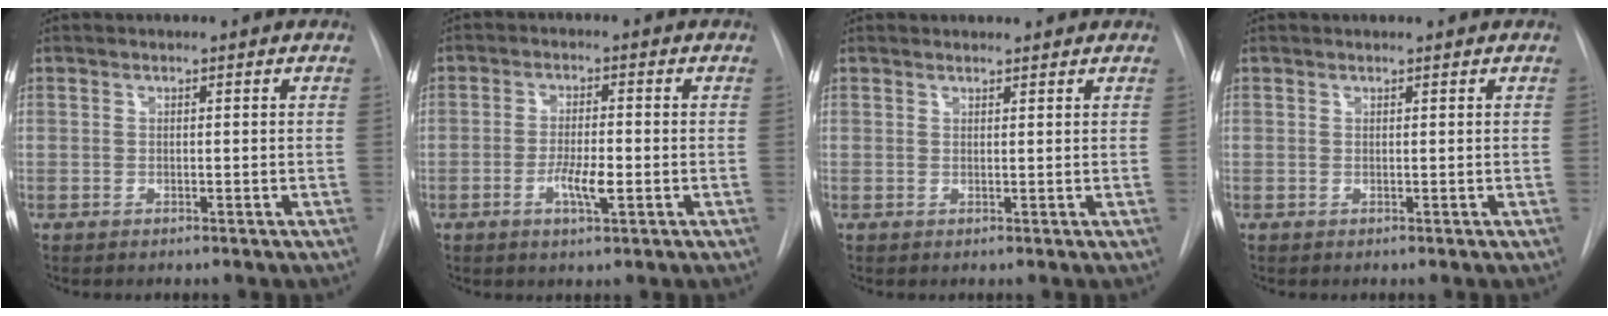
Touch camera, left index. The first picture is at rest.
{"total": 4.6, "force": [-2.2, 0.8, 3.9], "torque": [-0.073, -0.008, -0.034]}
{"total": 1.4, "force": [1.4, 0.4, 0.1], "torque": [-0.008, 0.011, 0.020]}
{"total": 0.0}